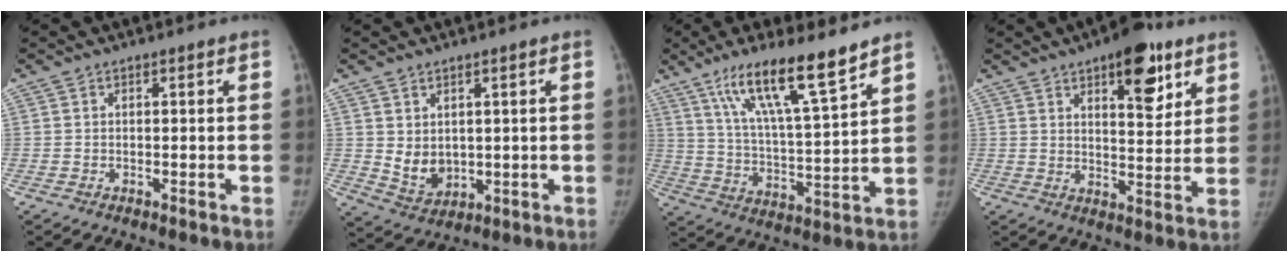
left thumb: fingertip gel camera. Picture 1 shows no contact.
{"total": 5.8, "force": [1.2, 4.2, 3.8], "torque": [-0.048, -0.021, 0.040]}
{"total": 16.1, "force": [11.0, 2.1, 11.5], "torque": [-0.192, -0.058, 0.199]}
{"total": 12.8, "force": [7.1, 5.3, 9.2], "torque": [-0.091, -0.033, 0.099]}